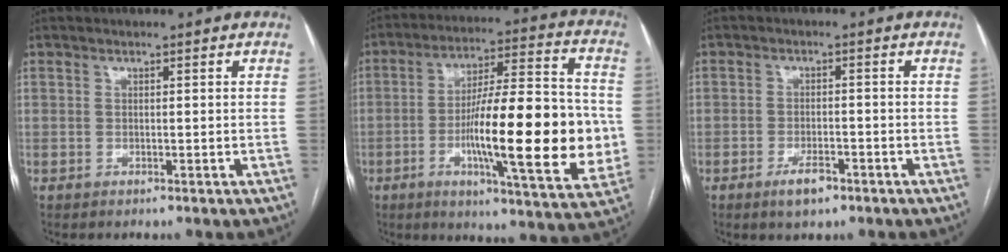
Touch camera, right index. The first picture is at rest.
{"total": 22.5, "force": [-3.6, 3.6, 21.9], "torque": [-0.311, 0.007, -0.051]}
{"total": 3.8, "force": [-2.4, 1.5, 2.6], "torque": [-0.047, 0.001, -0.038]}